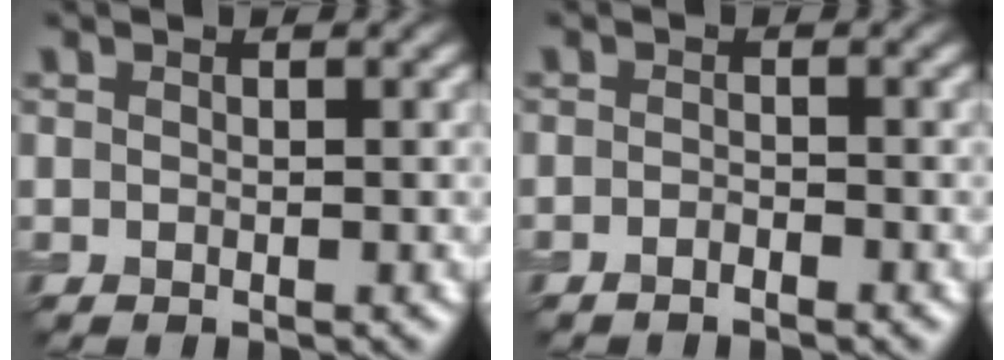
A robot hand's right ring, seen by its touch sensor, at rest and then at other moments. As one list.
[{"total": 0.6, "force": [-0.6, 0.0, 0.0], "torque": [-0.001, -0.002, -0.016]}]